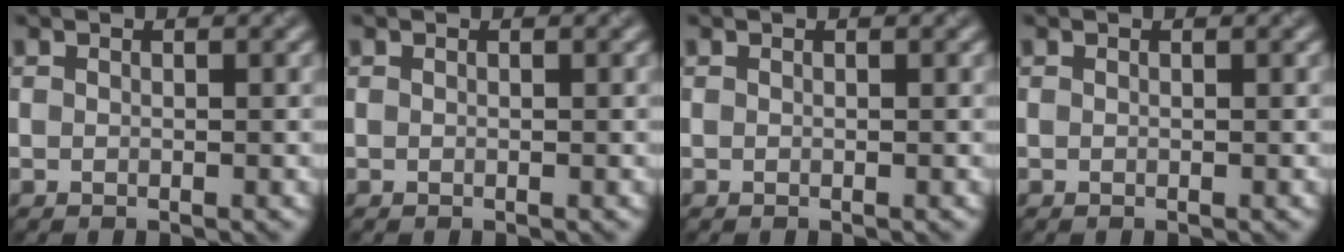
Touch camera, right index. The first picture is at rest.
{"total": 0.0}
{"total": 0.0}
{"total": 0.0}